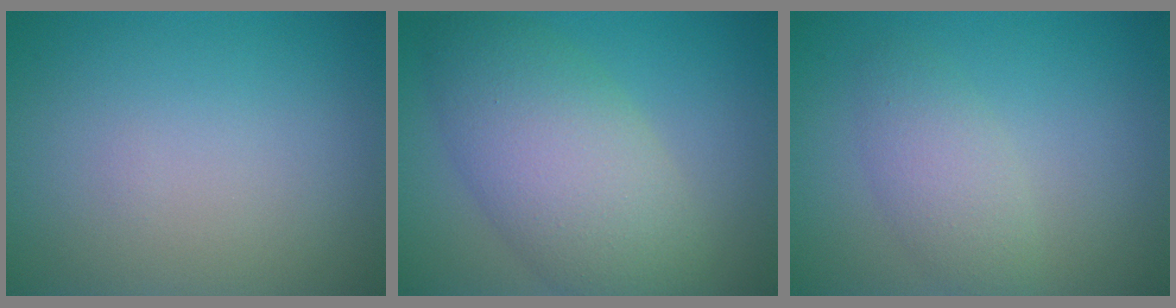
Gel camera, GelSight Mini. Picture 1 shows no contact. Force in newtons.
{"total": 7.8, "press": 7.8, "slide": 0.6}
{"total": 2.7, "press": 2.7, "slide": 0.1}